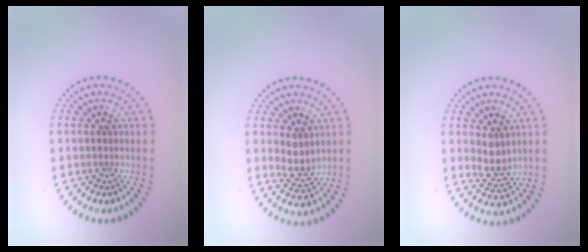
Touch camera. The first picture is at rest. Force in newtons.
{"total": 2.4, "press": 2.0, "slide": 1.3}
{"total": 2.3, "press": 2.1, "slide": 1.0}